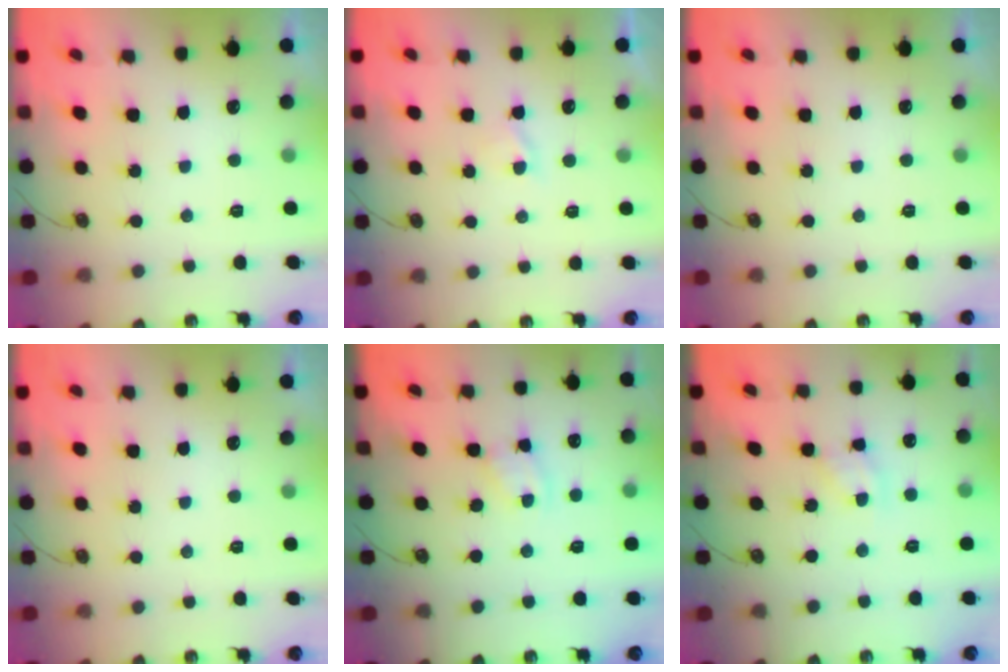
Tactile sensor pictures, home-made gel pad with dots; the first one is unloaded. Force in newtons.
{"total": 0.9, "press": 0.9, "slide": 0.1}
{"total": 0.0}
{"total": 0.0}
{"total": 1.9, "press": 1.8, "slide": 0.3}
{"total": 7.1, "press": 7.1, "slide": 0.1}